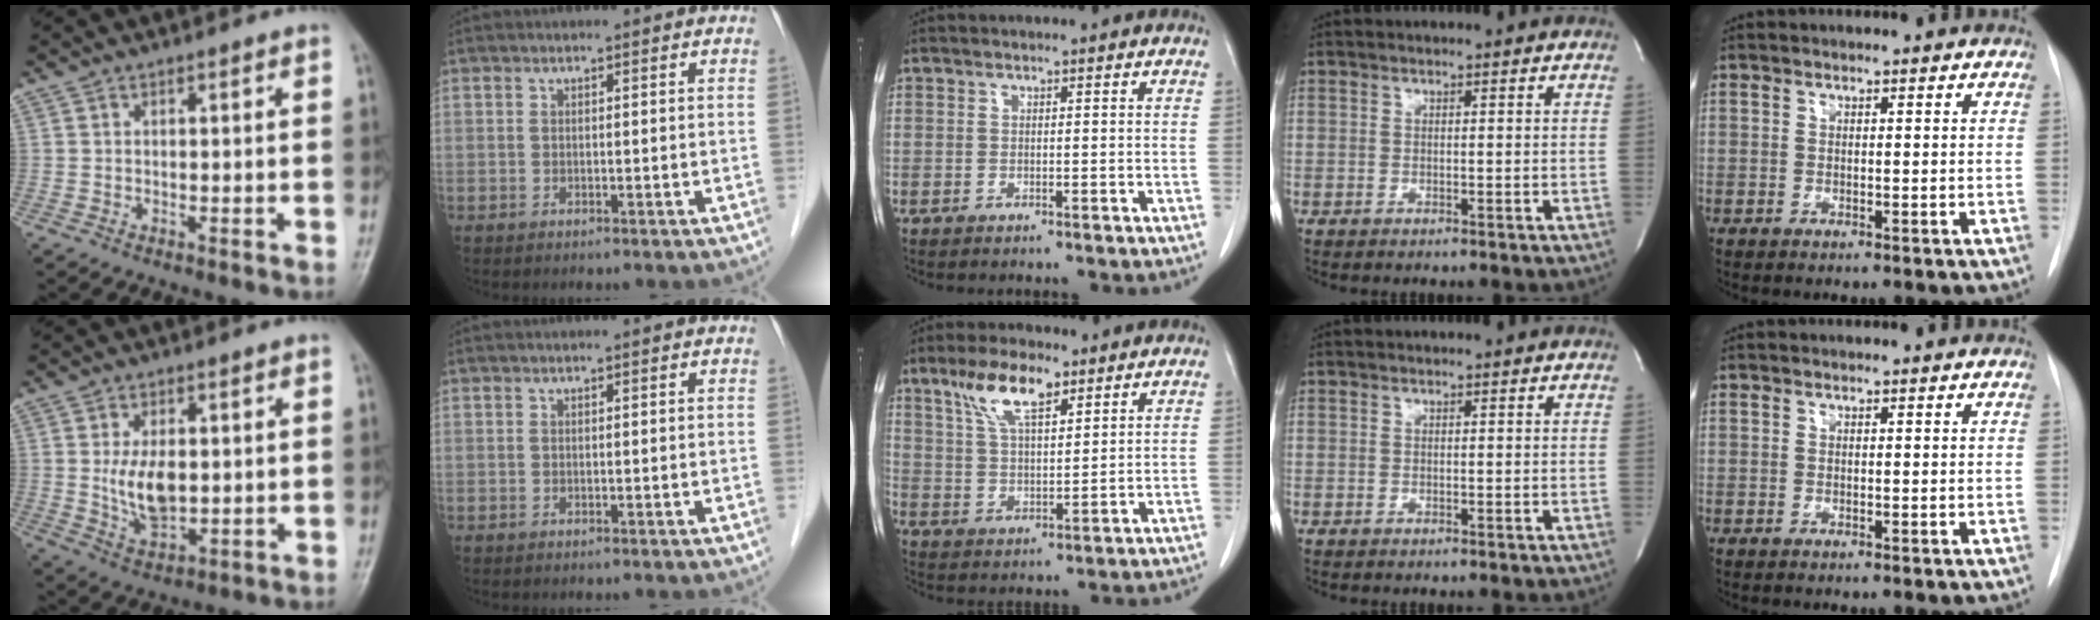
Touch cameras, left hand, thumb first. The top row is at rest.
{"thumb": {"total": 8.5, "force": [0.6, 4.8, 7.0], "torque": [-0.117, -0.012, 0.021]}, "middle": {"total": 8.8, "force": [5.4, 2.7, 6.4], "torque": [-0.130, 0.013, 0.106]}}